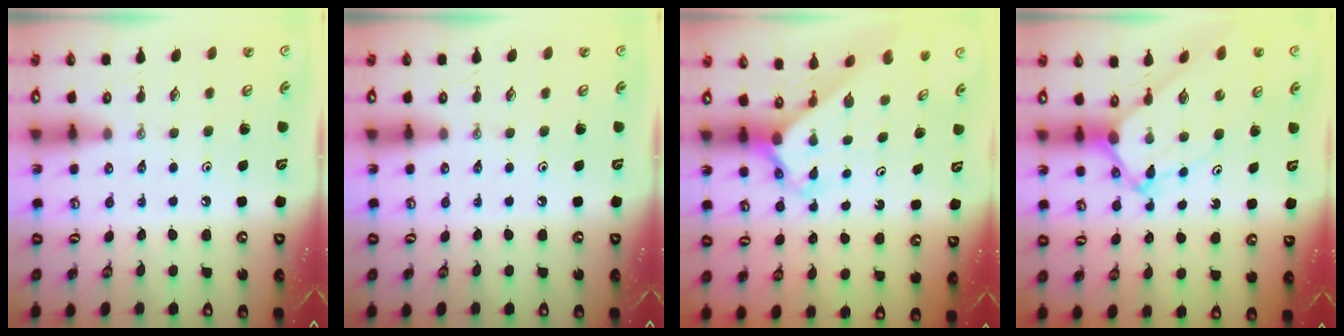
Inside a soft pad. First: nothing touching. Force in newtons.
{"total": 0.0}
{"total": 2.6, "press": 2.6, "slide": 0.1}
{"total": 5.6, "press": 5.6, "slide": 0.6}